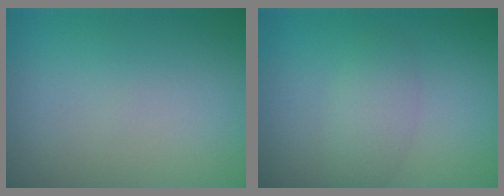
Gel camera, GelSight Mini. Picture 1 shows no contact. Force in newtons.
{"total": 2.2, "press": 2.2, "slide": 0.1}